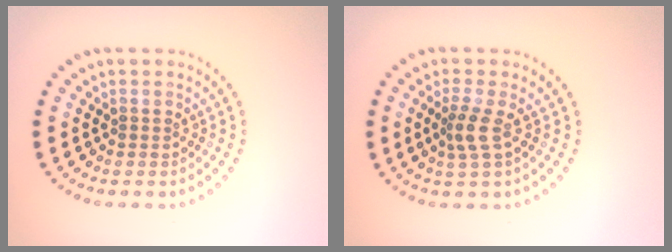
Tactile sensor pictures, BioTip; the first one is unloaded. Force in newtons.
{"total": 2.1, "press": 1.6, "slide": 1.3}